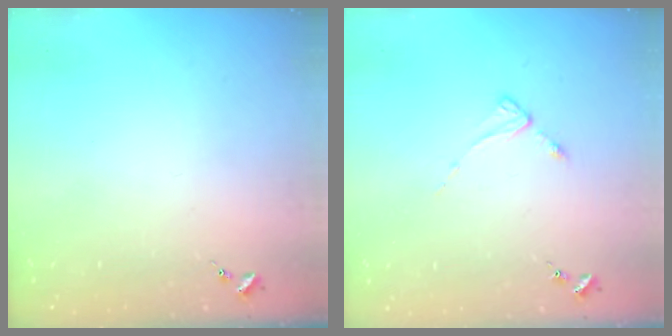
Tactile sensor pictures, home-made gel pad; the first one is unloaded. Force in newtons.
{"total": 2.6, "press": 2.6, "slide": 0.3}